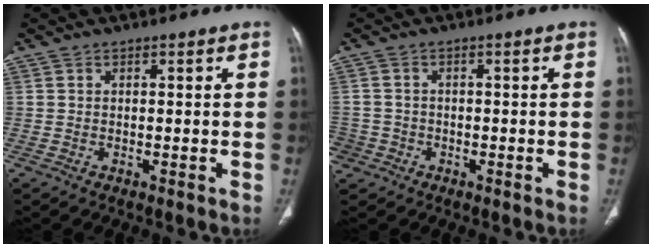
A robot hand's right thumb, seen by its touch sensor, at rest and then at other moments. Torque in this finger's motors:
{"motor_torque": [0.12, 0.07, -0.18, 0.07, 0.03]}